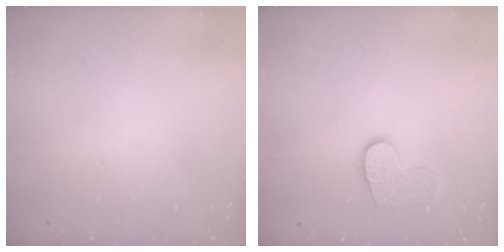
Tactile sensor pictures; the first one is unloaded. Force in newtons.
{"total": 9.9, "press": 9.9, "slide": 0.7}